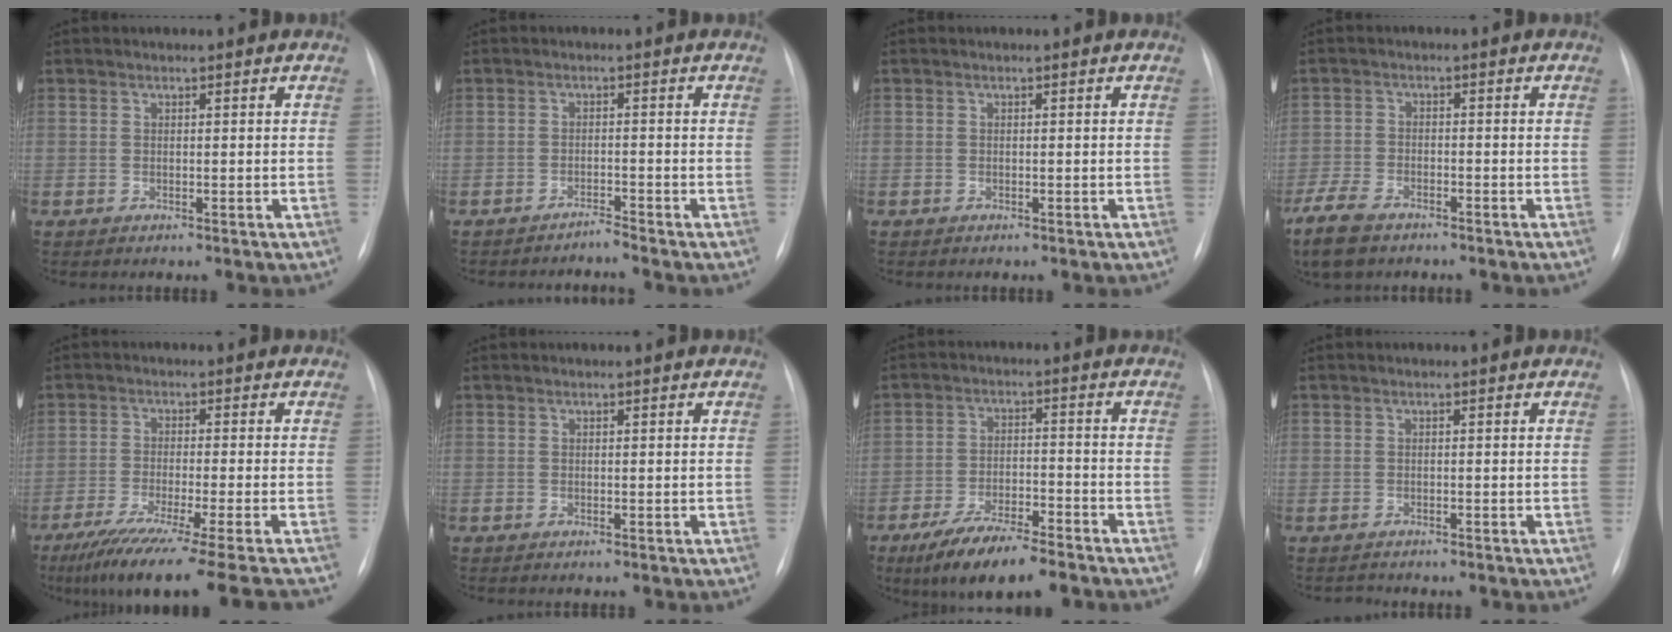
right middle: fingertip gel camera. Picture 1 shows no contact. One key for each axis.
{"total": 1.7, "fx": -1.6, "fy": -0.5, "fz": -0.3, "tx": 0.014, "ty": -0.007, "tz": -0.025}
{"total": 0.0}
{"total": 9.3, "fx": -6.9, "fy": 4.2, "fz": 4.6, "tx": -0.108, "ty": -0.014, "tz": -0.122}
{"total": 17.2, "fx": -14.0, "fy": -1.9, "fz": 9.8, "tx": -0.127, "ty": -0.059, "tz": -0.218}
{"total": 0.0}
{"total": 10.4, "fx": -7.8, "fy": 2.2, "fz": 6.5, "tx": -0.112, "ty": -0.019, "tz": -0.135}
{"total": 0.9, "fx": -0.7, "fy": 0.4, "fz": -0.3, "tx": 0.000, "ty": -0.002, "tz": -0.012}